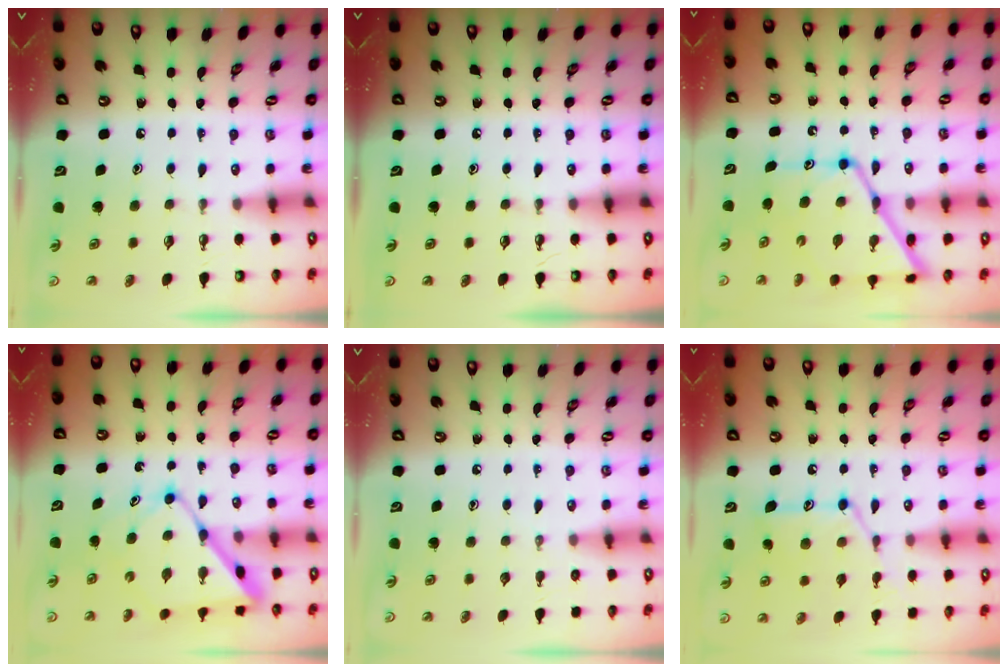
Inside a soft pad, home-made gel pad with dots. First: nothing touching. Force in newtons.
{"total": 0.0}
{"total": 17.5, "press": 17.4, "slide": 1.3}
{"total": 12.5, "press": 12.5, "slide": 1.1}
{"total": 0.0}
{"total": 13.6, "press": 13.6, "slide": 1.1}